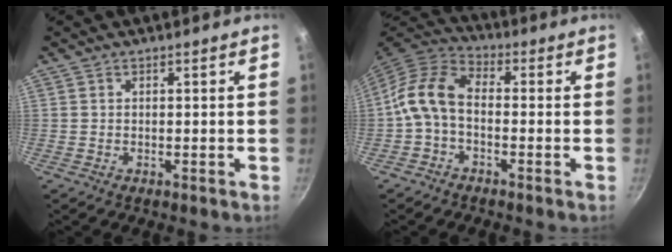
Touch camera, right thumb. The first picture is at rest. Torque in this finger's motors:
{"motor_torque": [0.17, 0.30, 0.92, -0.42, 0.21]}